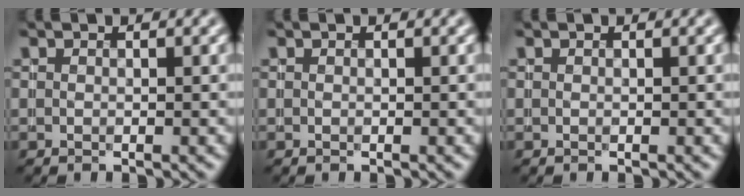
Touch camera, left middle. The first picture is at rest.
{"total": 0.0}
{"total": 0.0}